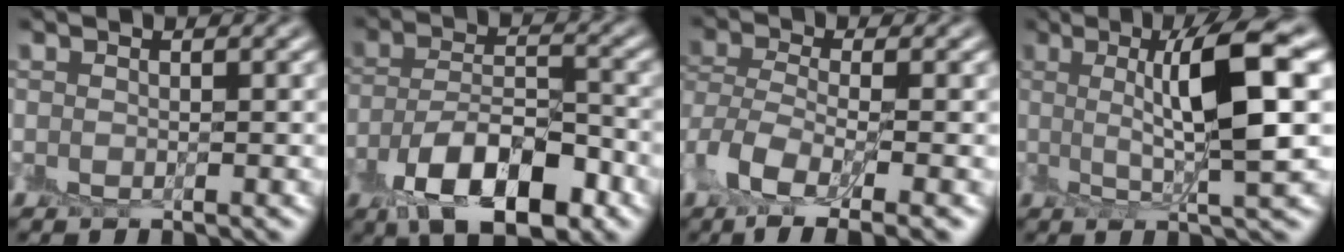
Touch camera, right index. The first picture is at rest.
{"total": 9.4, "force": [-5.0, 4.4, 6.6], "torque": [-0.113, 0.005, -0.088]}
{"total": 5.9, "force": [-2.6, 2.7, 4.6], "torque": [-0.091, 0.001, -0.055]}
{"total": 8.4, "force": [1.8, 1.5, 8.0], "torque": [-0.113, 0.011, 0.030]}